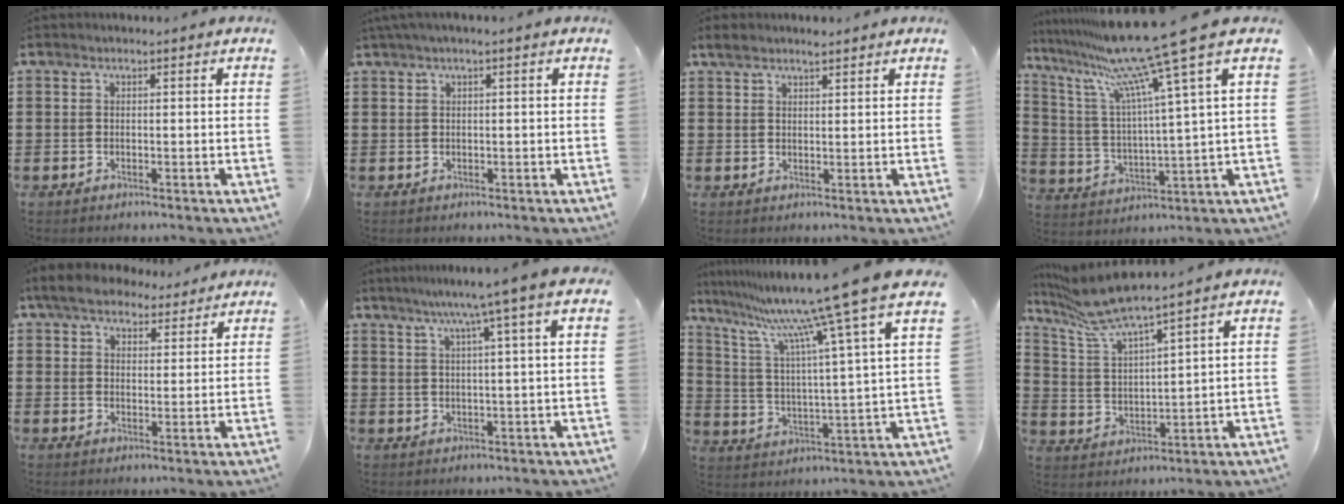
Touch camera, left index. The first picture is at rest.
{"total": 1.2, "force": [0.2, -0.1, 1.1], "torque": [-0.018, -0.004, 0.005]}
{"total": 2.7, "force": [2.2, 0.8, 1.4], "torque": [-0.031, 0.005, 0.041]}
{"total": 14.9, "force": [11.0, -0.5, 10.1], "torque": [-0.228, -0.061, 0.176]}
{"total": 5.7, "force": [4.9, 2.3, 1.8], "torque": [-0.047, -0.006, 0.088]}
{"total": 6.0, "force": [3.3, -0.8, 4.9], "torque": [-0.106, -0.008, 0.050]}
{"total": 13.5, "force": [11.0, -0.8, 7.9], "torque": [-0.188, -0.069, 0.172]}
{"total": 7.2, "force": [6.3, 0.4, 3.5], "torque": [-0.096, -0.030, 0.108]}